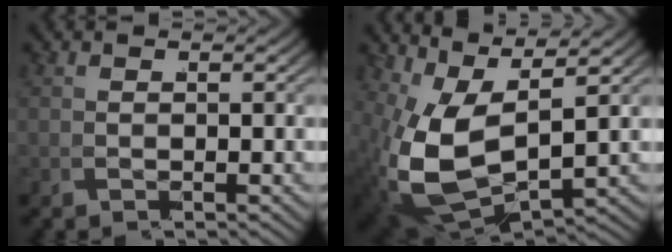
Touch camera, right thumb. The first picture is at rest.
{"total": 11.7, "force": [0.2, 7.5, 9.0], "torque": [-0.230, -0.063, 0.039]}